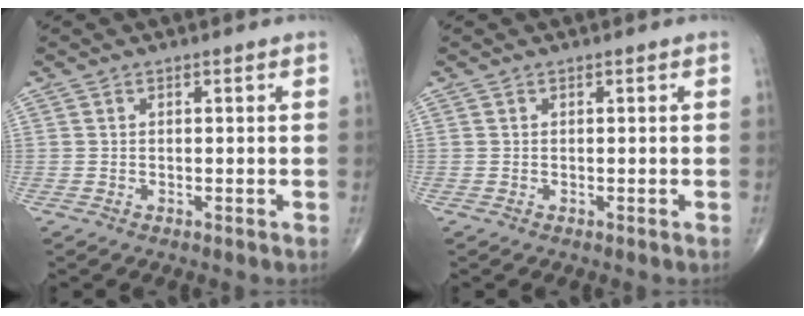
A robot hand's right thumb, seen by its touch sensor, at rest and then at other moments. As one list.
[{"total": 0.0}]